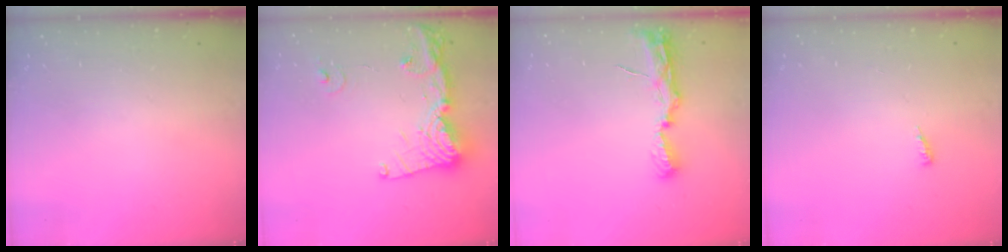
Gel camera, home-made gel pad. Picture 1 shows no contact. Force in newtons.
{"total": 16.5, "press": 16.4, "slide": 2.1}
{"total": 7.6, "press": 7.6, "slide": 0.9}
{"total": 4.6, "press": 4.5, "slide": 0.9}